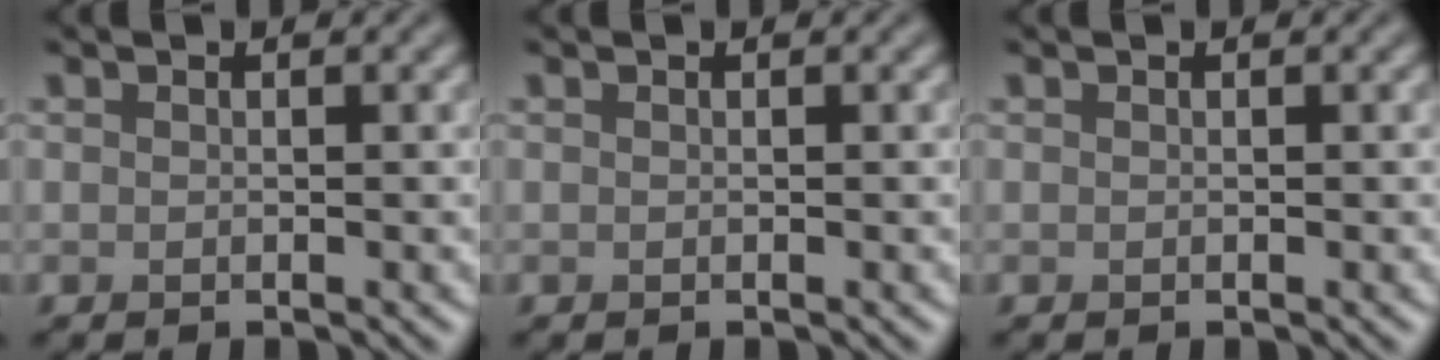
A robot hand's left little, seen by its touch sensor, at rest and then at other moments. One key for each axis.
{"total": 0.0}
{"total": 0.0}